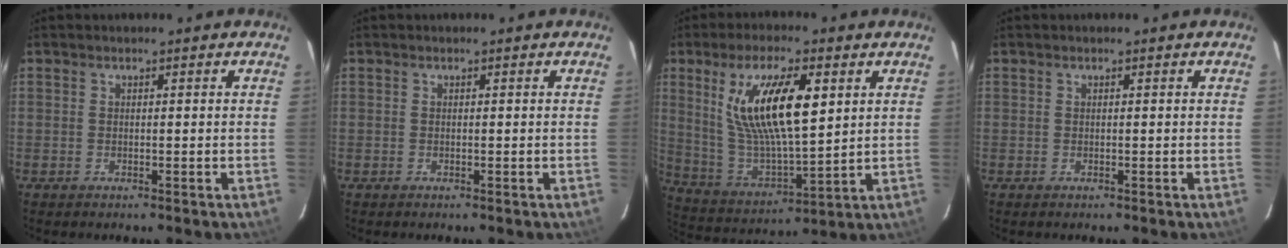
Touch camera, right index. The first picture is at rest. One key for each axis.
{"total": 0.0}
{"total": 17.1, "fx": 5.9, "fy": 5.6, "fz": 15.1, "tx": -0.285, "ty": 0.000, "tz": 0.121}
{"total": 0.0}